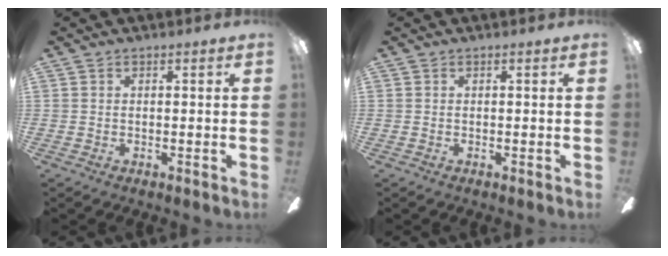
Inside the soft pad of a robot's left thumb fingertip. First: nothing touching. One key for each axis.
{"total": 0.0}